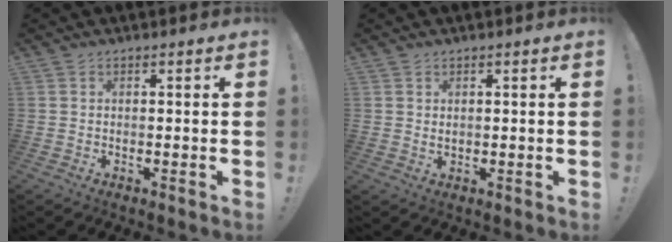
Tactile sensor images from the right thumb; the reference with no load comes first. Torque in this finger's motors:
{"motor_torque": [-0.01, -0.03, 0.30, 0.05, 0.01]}